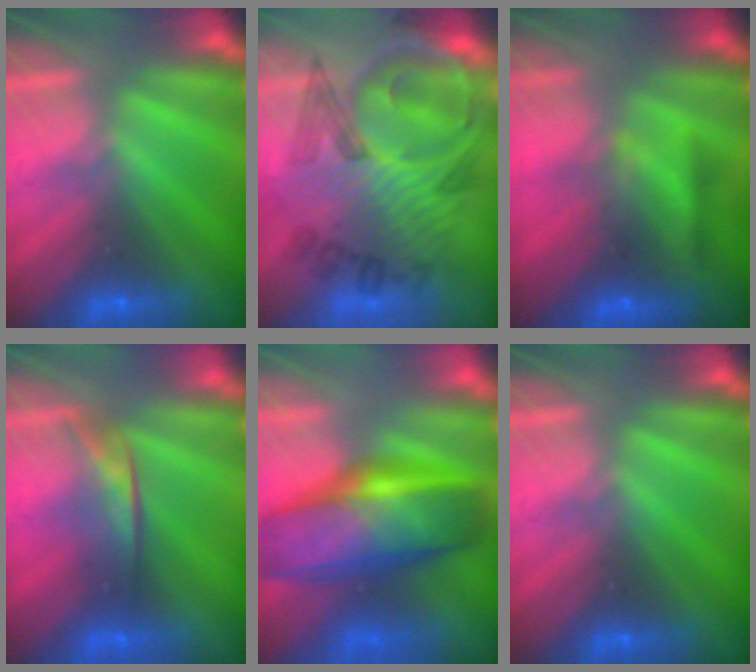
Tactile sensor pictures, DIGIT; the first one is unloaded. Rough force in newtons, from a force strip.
{"total": 8.1}
{"total": 7.5}
{"total": 1.8}
{"total": 7.1}
{"total": 0.0}